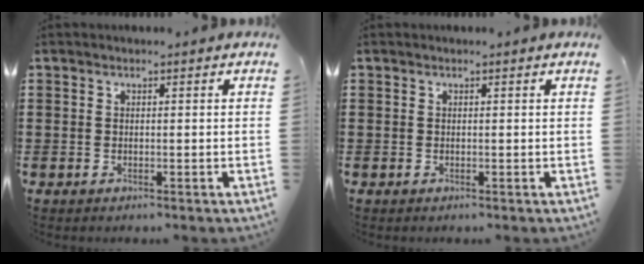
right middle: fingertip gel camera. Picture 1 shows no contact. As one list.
[{"total": 0.0}]